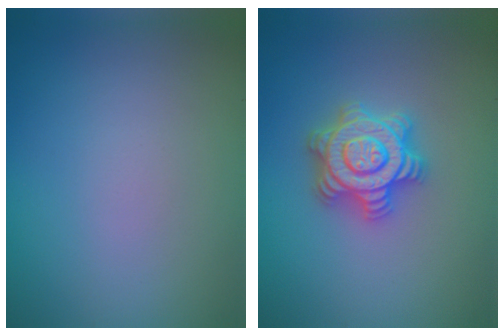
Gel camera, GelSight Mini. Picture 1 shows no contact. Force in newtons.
{"total": 4.7, "press": 4.7, "slide": 0.6}